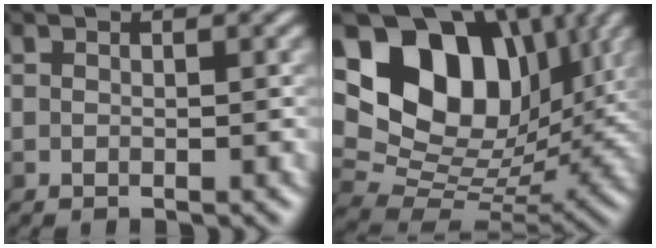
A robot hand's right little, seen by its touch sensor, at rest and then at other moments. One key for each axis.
{"total": 14.6, "fx": 6.2, "fy": 9.8, "fz": 8.9, "tx": -0.171, "ty": 0.040, "tz": 0.118}